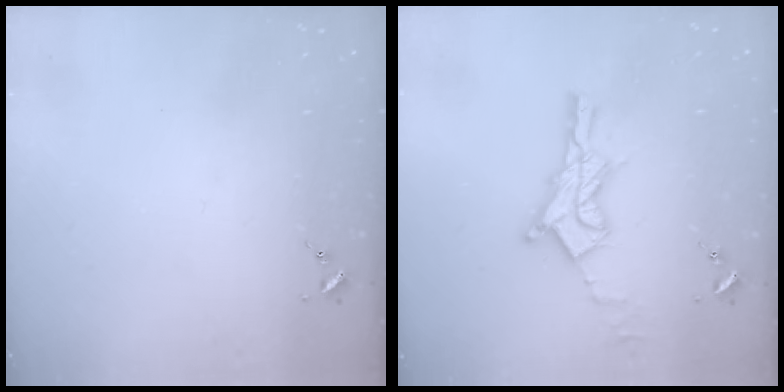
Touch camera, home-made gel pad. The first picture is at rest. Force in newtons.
{"total": 14.2, "press": 14.1, "slide": 1.0}